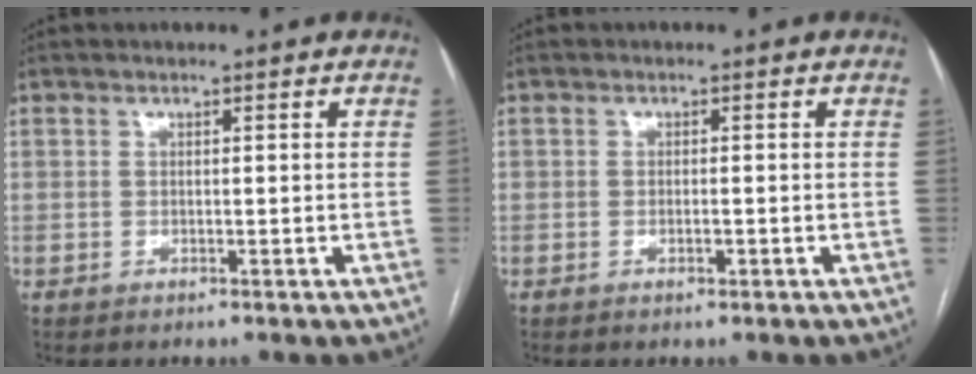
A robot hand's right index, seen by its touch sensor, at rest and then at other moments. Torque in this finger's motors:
{"motor_torque": [-0.14, -0.04, -0.02, -0.01]}